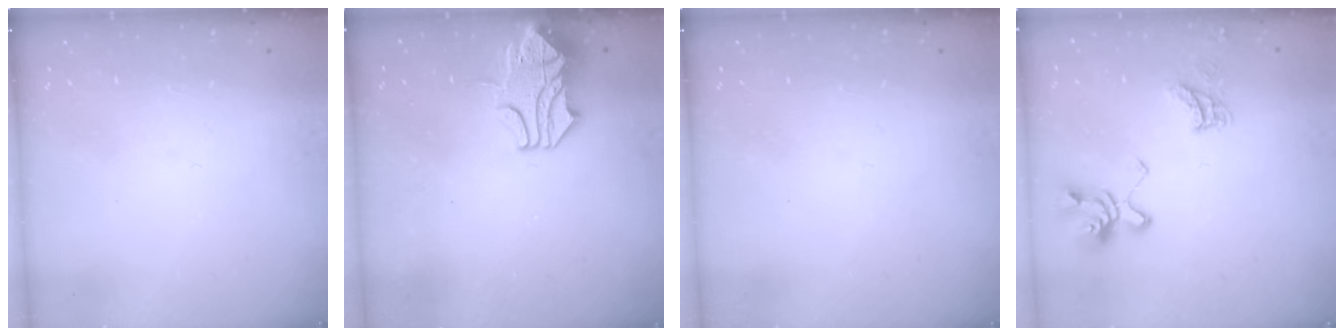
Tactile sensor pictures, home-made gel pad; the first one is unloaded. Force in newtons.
{"total": 2.0, "press": 1.3, "slide": 1.5}
{"total": 0.0}
{"total": 6.2, "press": 6.1, "slide": 0.8}